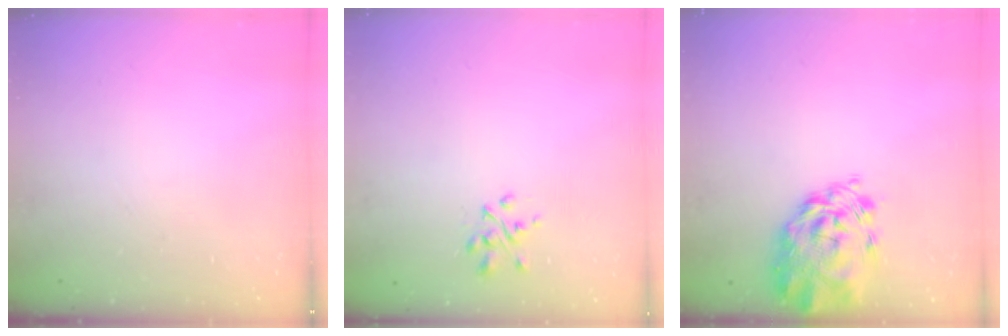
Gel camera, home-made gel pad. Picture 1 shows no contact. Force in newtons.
{"total": 2.5, "press": 2.3, "slide": 0.8}
{"total": 3.1, "press": 2.8, "slide": 1.5}